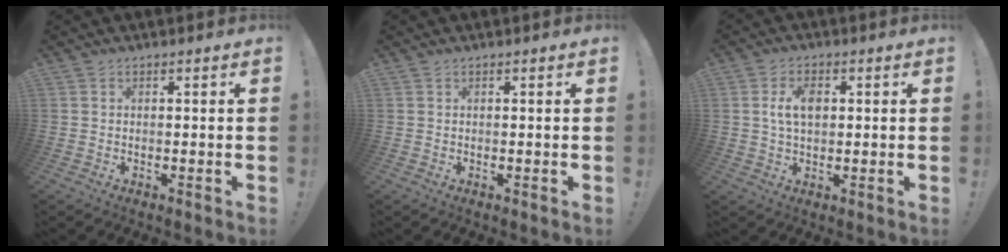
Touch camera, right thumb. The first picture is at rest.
{"total": 0.0}
{"total": 6.3, "force": [1.1, 3.8, 4.8], "torque": [-0.080, 0.007, 0.019]}